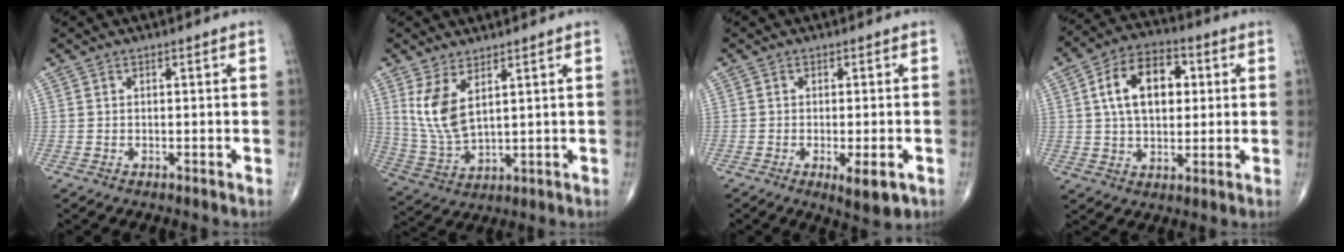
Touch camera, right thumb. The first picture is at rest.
{"total": 8.9, "force": [3.7, 3.7, 7.1], "torque": [-0.147, -0.025, 0.090]}
{"total": 5.8, "force": [-2.3, 1.7, 5.0], "torque": [-0.067, -0.009, -0.027]}
{"total": 13.7, "force": [2.9, 8.5, 10.3], "torque": [-0.150, 0.011, 0.042]}